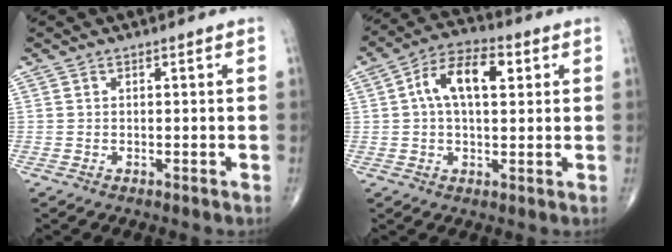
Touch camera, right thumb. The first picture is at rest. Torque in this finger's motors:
{"motor_torque": [-0.53, 0.71, 0.26, 0.11, 0.16]}